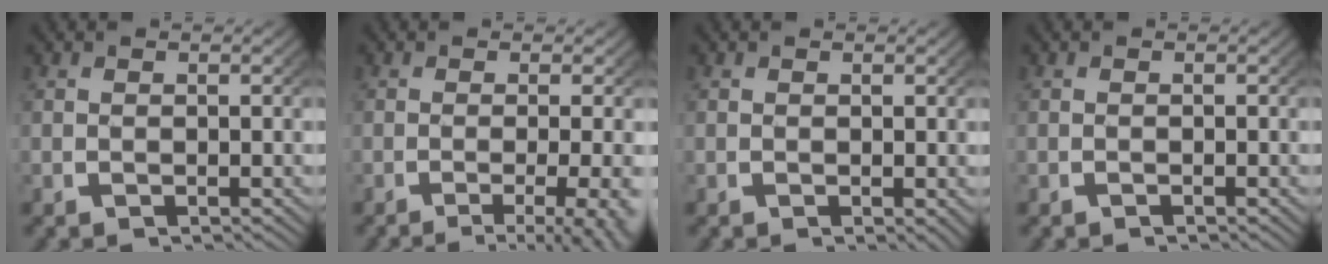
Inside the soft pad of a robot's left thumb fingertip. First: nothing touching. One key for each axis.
{"total": 6.4, "fx": -4.1, "fy": 2.2, "fz": 4.4, "tx": -0.066, "ty": -0.022, "tz": -0.050}
{"total": 0.6, "fx": 0.0, "fy": 0.2, "fz": 0.6, "tx": -0.009, "ty": -0.005, "tz": 0.004}
{"total": 0.0}